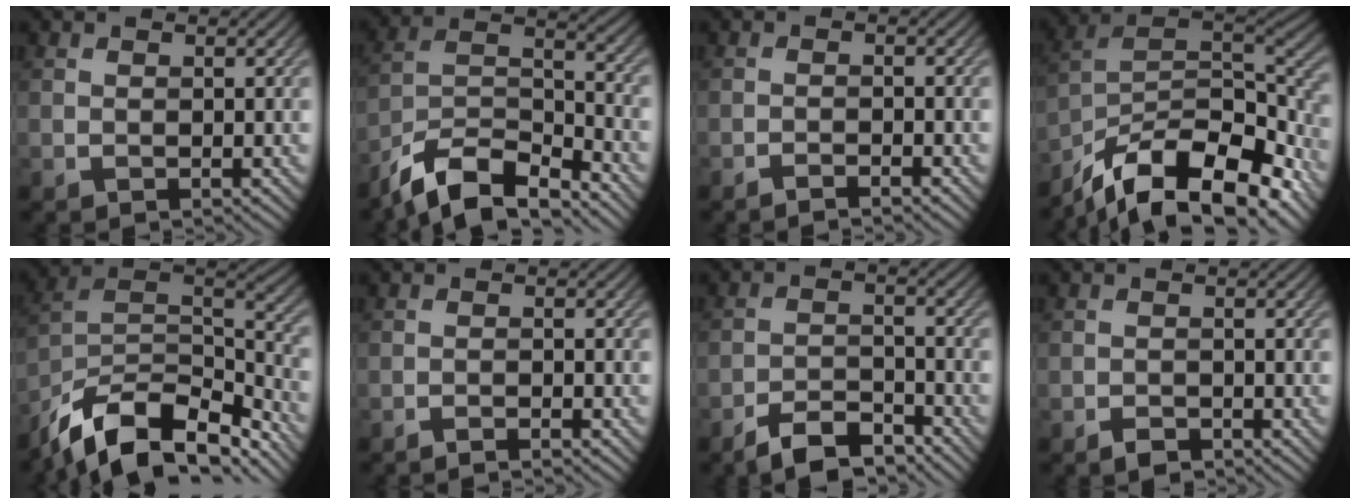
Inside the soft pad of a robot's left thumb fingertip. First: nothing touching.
{"total": 11.0, "force": [-8.8, 3.2, 5.7], "torque": [-0.110, -0.008, -0.175]}
{"total": 1.6, "force": [-1.4, 0.1, 0.8], "torque": [-0.013, 0.003, -0.028]}
{"total": 15.7, "force": [-10.9, 5.9, 9.6], "torque": [-0.209, -0.017, -0.182]}
{"total": 14.3, "force": [-10.2, 6.0, 7.9], "torque": [-0.186, -0.011, -0.180]}
{"total": 1.2, "force": [-1.1, 0.1, 0.6], "torque": [-0.011, 0.002, -0.022]}
{"total": 6.1, "force": [-5.0, 2.1, 3.0], "torque": [-0.052, -0.002, -0.095]}
{"total": 1.7, "force": [-1.3, 0.8, 0.7], "torque": [-0.012, -0.002, -0.025]}